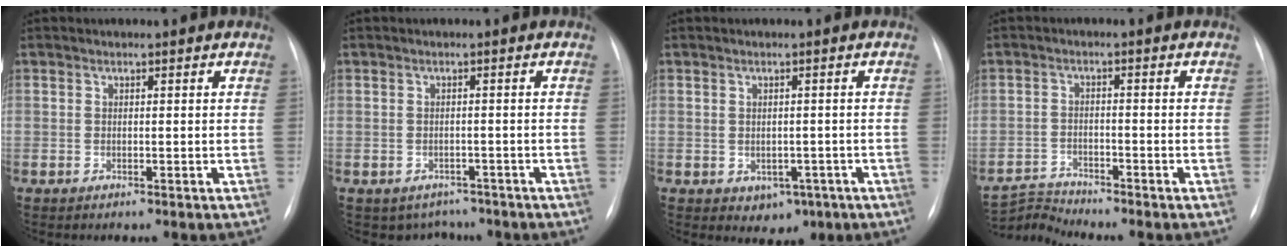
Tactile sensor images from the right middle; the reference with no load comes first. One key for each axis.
{"total": 3.8, "fx": -3.0, "fy": 2.3, "fz": 0.2, "tx": 0.003, "ty": 0.012, "tz": -0.037}
{"total": 3.8, "fx": -1.4, "fy": 2.9, "fz": 2.0, "tx": -0.017, "ty": 0.002, "tz": -0.005}
{"total": 4.3, "fx": -3.8, "fy": -1.4, "fz": -1.5, "tx": 0.025, "ty": -0.014, "tz": -0.070}